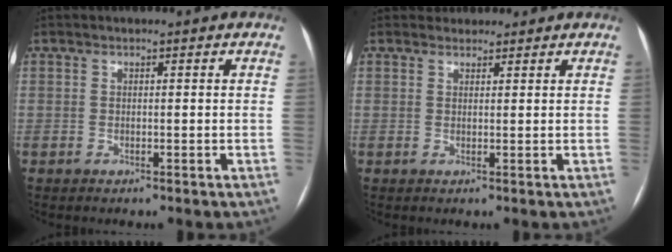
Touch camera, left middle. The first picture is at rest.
{"total": 1.8, "force": [1.5, 0.8, -0.3], "torque": [0.006, 0.013, 0.023]}